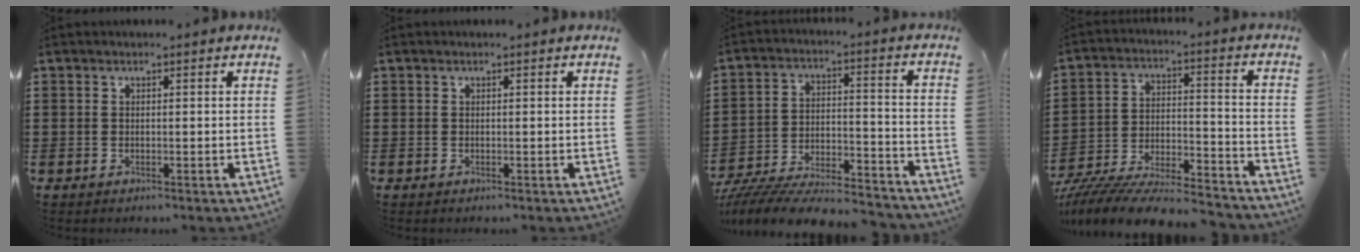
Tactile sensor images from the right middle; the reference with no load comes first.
{"total": 0.0}
{"total": 8.3, "force": [-8.0, 0.7, 2.0], "torque": [-0.036, 0.006, -0.160]}
{"total": 9.1, "force": [-8.8, 0.6, 2.3], "torque": [-0.036, 0.008, -0.174]}